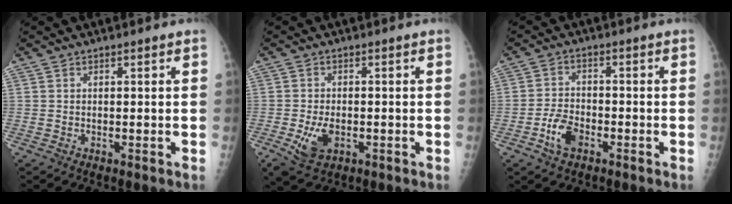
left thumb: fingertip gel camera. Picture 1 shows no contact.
{"total": 5.6, "force": [-1.9, 3.4, 4.0], "torque": [-0.077, -0.001, -0.025]}
{"total": 5.4, "force": [-2.9, 3.3, 3.2], "torque": [-0.055, 0.017, -0.053]}